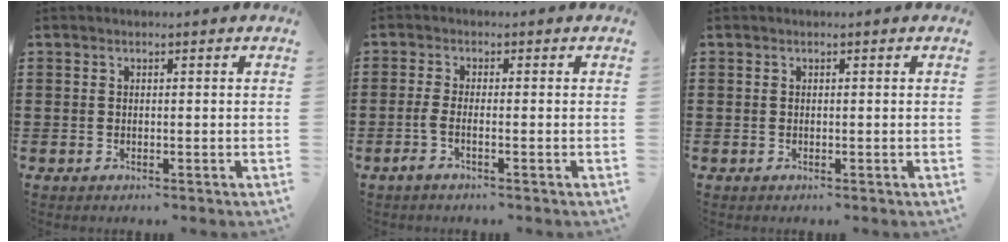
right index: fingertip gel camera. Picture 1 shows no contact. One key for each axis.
{"total": 2.2, "fx": -0.9, "fy": 0.3, "fz": 1.9, "tx": -0.050, "ty": -0.005, "tz": -0.024}
{"total": 0.0}